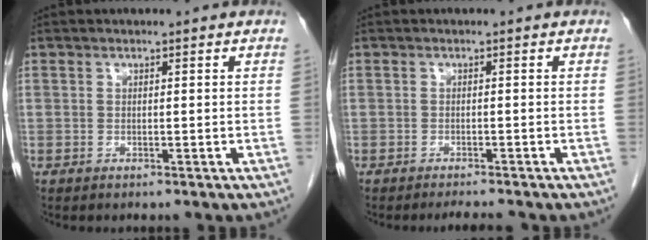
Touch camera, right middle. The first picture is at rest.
{"total": 2.7, "force": [-2.5, -0.1, 1.0], "torque": [-0.017, -0.009, -0.034]}